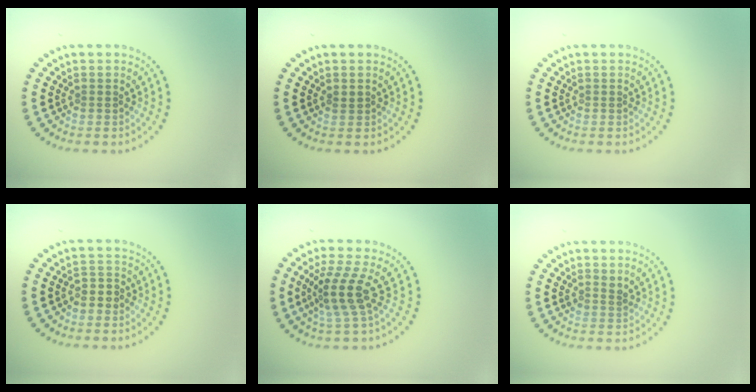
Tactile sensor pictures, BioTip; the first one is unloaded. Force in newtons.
{"total": 0.7, "press": 0.7, "slide": 0.2}
{"total": 0.0}
{"total": 1.5, "press": 1.3, "slide": 0.7}
{"total": 3.8, "press": 2.8, "slide": 2.5}
{"total": 1.1, "press": 0.8, "slide": 0.7}